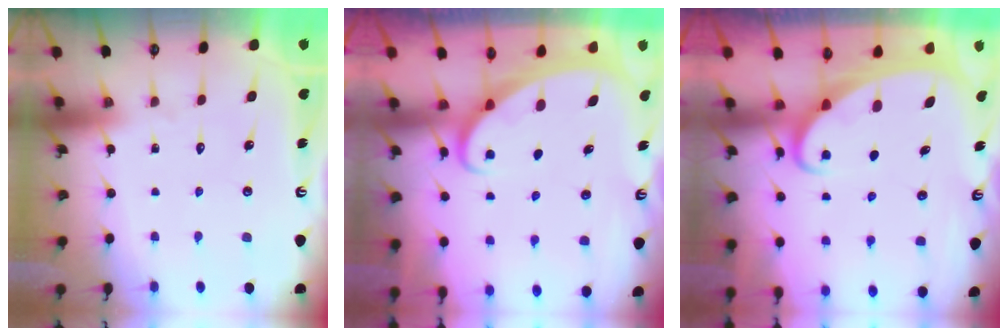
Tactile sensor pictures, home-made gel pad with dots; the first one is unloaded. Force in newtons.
{"total": 2.1, "press": 2.1, "slide": 0.0}
{"total": 2.7, "press": 2.7, "slide": 0.4}